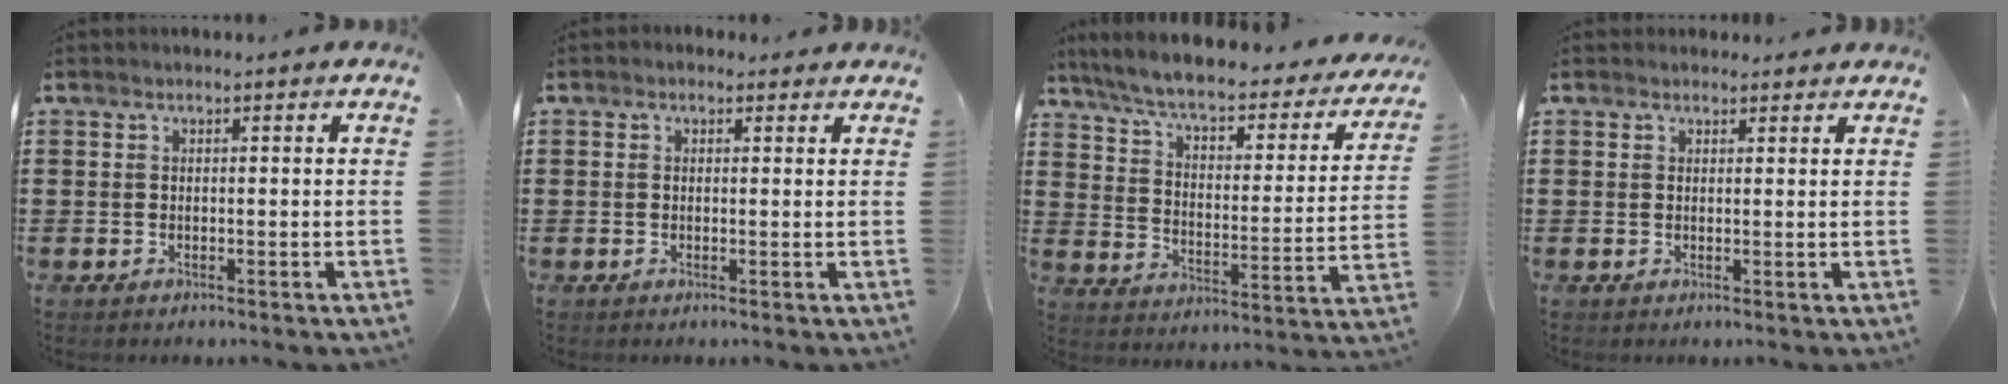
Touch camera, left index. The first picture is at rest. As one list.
[{"total": 0.8, "force": [0.3, 0.6, 0.3], "torque": [-0.009, 0.006, 0.006]}, {"total": 6.3, "force": [5.3, 0.6, 3.4], "torque": [-0.088, -0.037, 0.086]}, {"total": 1.2, "force": [1.1, 0.4, 0.1], "torque": [-0.004, 0.004, 0.022]}]